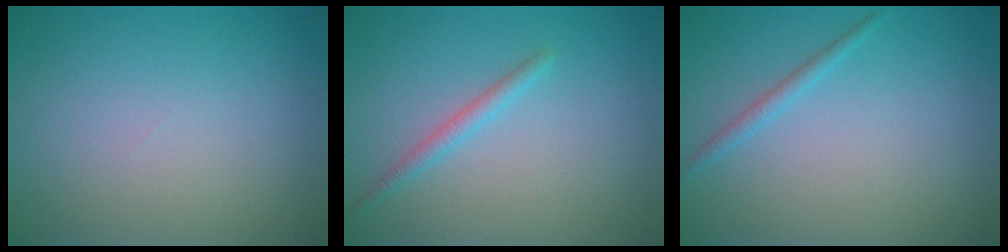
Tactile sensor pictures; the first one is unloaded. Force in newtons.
{"total": 1.5, "press": 1.5, "slide": 0.0}
{"total": 1.0, "press": 1.0, "slide": 0.1}